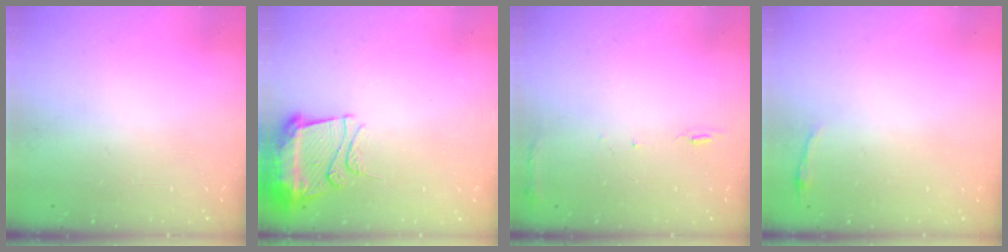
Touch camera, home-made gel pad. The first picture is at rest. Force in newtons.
{"total": 10.8, "press": 10.7, "slide": 1.1}
{"total": 5.7, "press": 5.7, "slide": 0.6}
{"total": 2.8, "press": 2.8, "slide": 0.6}